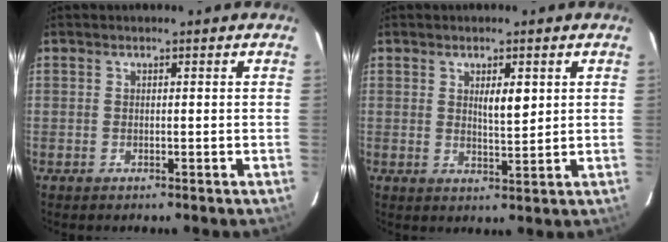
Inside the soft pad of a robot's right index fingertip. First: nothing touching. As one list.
[{"total": 3.8, "force": [1.3, 0.9, 3.4], "torque": [-0.057, -0.004, 0.023]}]